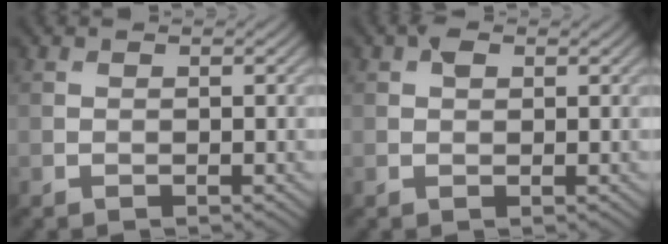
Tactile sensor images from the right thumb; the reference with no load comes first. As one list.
[{"total": 1.3, "force": [0.6, 0.8, 0.8], "torque": [-0.014, 0.003, 0.010]}]